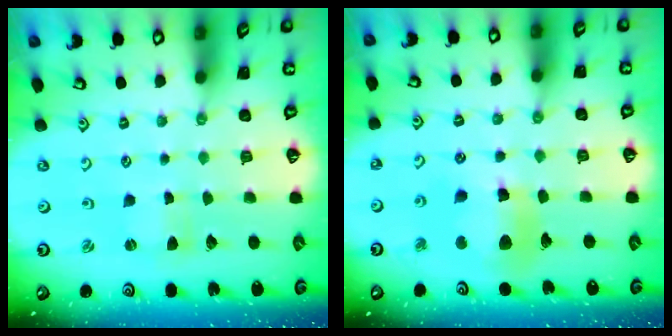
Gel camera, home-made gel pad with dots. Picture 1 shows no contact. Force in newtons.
{"total": 15.1, "press": 15.0, "slide": 2.0}